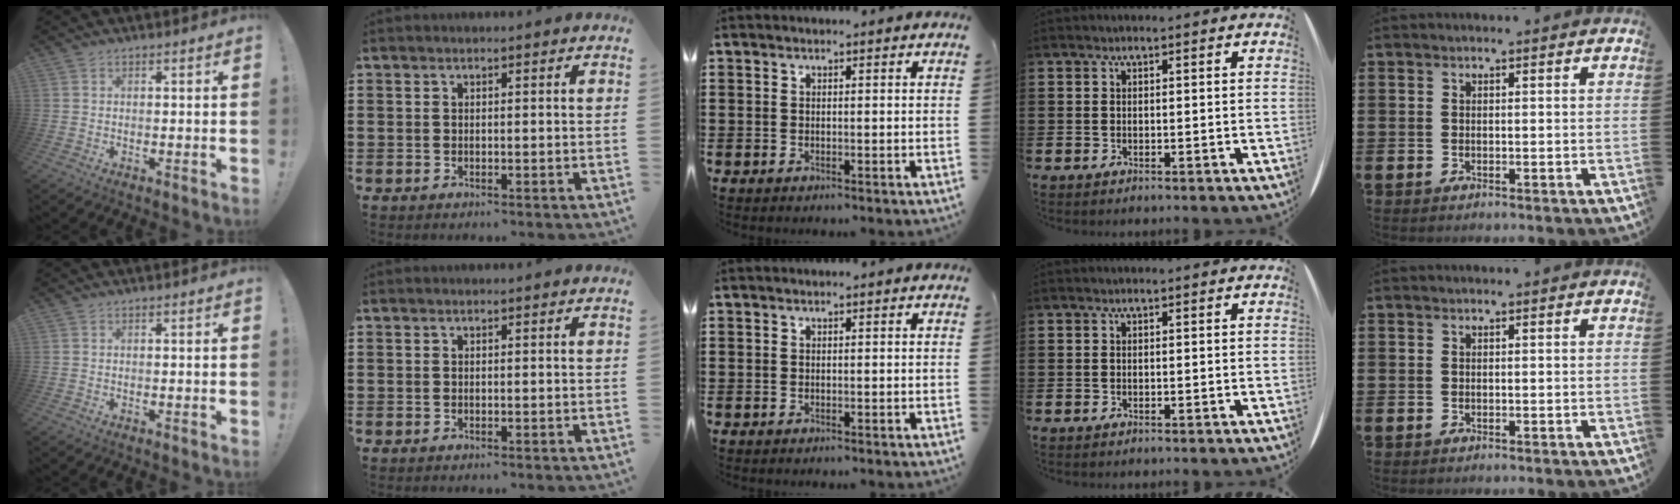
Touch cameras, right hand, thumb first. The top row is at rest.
{}